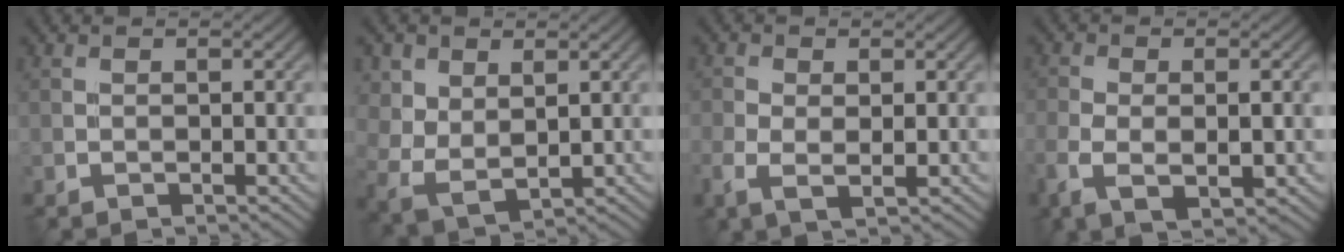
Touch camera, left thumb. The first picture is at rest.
{"total": 5.6, "force": [3.1, 3.7, 2.8], "torque": [-0.082, -0.007, 0.067]}
{"total": 3.9, "force": [-0.4, 2.2, 3.2], "torque": [-0.079, -0.007, -0.011]}
{"total": 6.1, "force": [-1.7, 2.9, 5.1], "torque": [-0.113, -0.014, -0.028]}